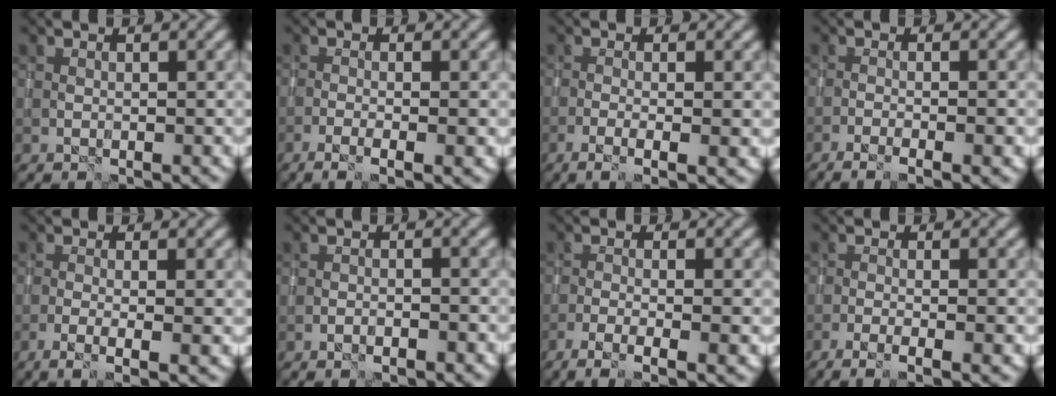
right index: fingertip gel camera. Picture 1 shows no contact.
{"total": 3.9, "force": [-1.6, 1.1, 3.4], "torque": [-0.050, -0.001, -0.032]}
{"total": 3.9, "force": [-1.1, 1.1, 3.5], "torque": [-0.056, -0.004, -0.025]}
{"total": 4.3, "force": [-2.1, 1.1, 3.5], "torque": [-0.044, 0.009, -0.036]}
{"total": 4.3, "force": [-1.2, 1.3, 3.9], "torque": [-0.063, -0.005, -0.027]}
{"total": 1.8, "force": [-1.2, 0.5, 1.3], "torque": [-0.027, 0.012, -0.021]}
{"total": 4.9, "force": [-2.4, 1.3, 4.1], "torque": [-0.067, -0.004, -0.047]}
{"total": 4.2, "force": [-2.0, 1.2, 3.5], "torque": [-0.051, -0.001, -0.037]}